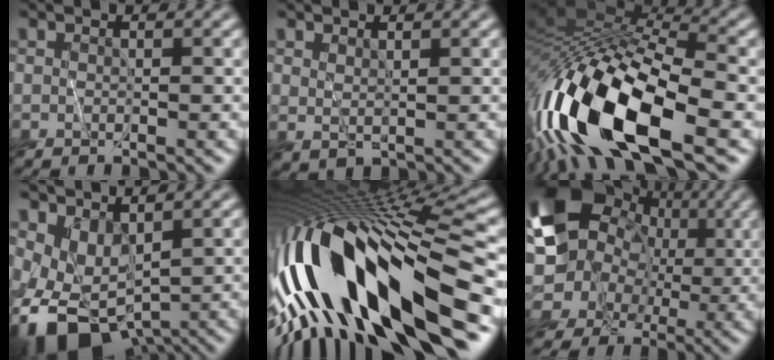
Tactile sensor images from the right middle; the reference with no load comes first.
{"total": 0.9, "force": [0.9, 0.0, 0.0], "torque": [-0.001, 0.000, 0.022]}
{"total": 16.8, "force": [-6.1, 6.4, 14.3], "torque": [-0.286, 0.012, -0.115]}
{"total": 5.7, "force": [-1.4, 3.6, 4.2], "torque": [-0.086, -0.010, -0.018]}
{"total": 17.2, "force": [-4.6, 4.2, 16.0], "torque": [-0.279, 0.019, -0.081]}
{"total": 11.4, "force": [1.7, 9.6, 5.9], "torque": [-0.127, 0.014, 0.012]}